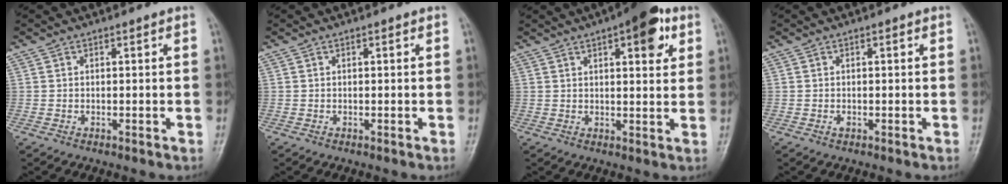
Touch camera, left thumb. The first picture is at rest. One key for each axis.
{"total": 0.0}
{"total": 9.7, "fx": 4.6, "fy": 3.7, "fz": 7.7, "tx": -0.080, "ty": -0.011, "tz": 0.056}
{"total": 0.8, "fx": -0.1, "fy": 0.5, "fz": 0.6, "tx": -0.006, "ty": 0.000, "tz": -0.002}